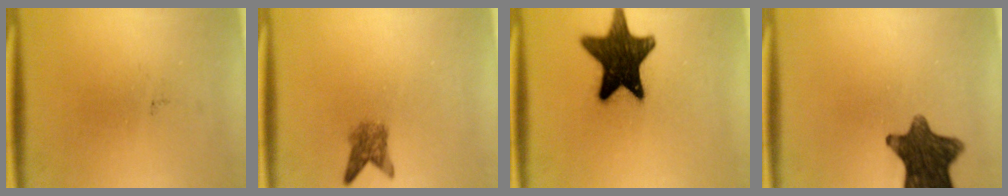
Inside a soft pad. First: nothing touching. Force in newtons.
{"total": 2.9}
{"total": 16.2}
{"total": 11.4}